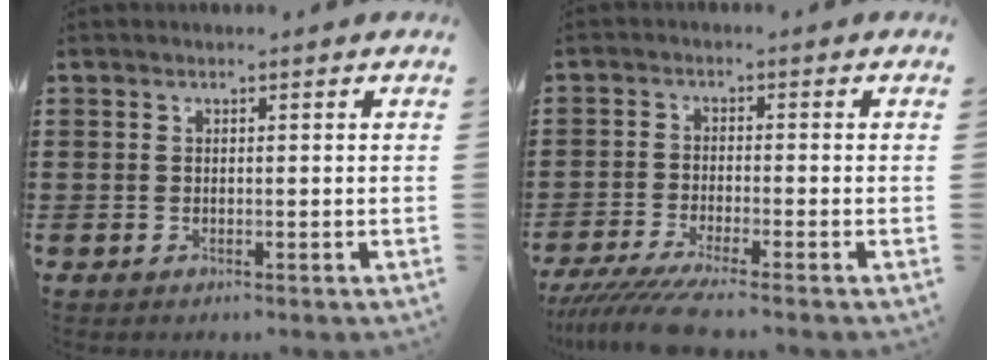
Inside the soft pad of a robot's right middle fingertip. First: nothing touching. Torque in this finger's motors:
{"motor_torque": [0.27, -0.23, 0.14, 0.10]}